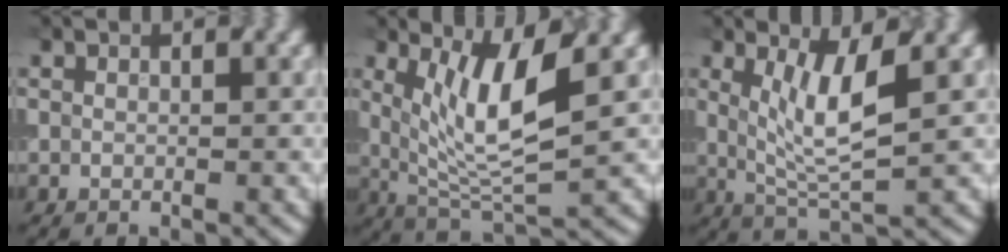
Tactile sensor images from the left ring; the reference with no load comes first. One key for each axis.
{"total": 6.3, "fx": 1.6, "fy": 1.4, "fz": 5.9, "tx": -0.118, "ty": -0.009, "tz": 0.043}
{"total": 4.6, "fx": 0.9, "fy": 0.9, "fz": 4.5, "tx": -0.090, "ty": -0.003, "tz": 0.030}